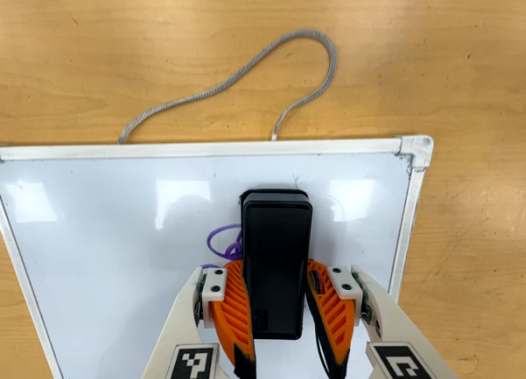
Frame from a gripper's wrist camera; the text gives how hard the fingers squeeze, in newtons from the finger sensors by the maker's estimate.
{"total": 15.8, "left": 16.1, "right": 15.5}